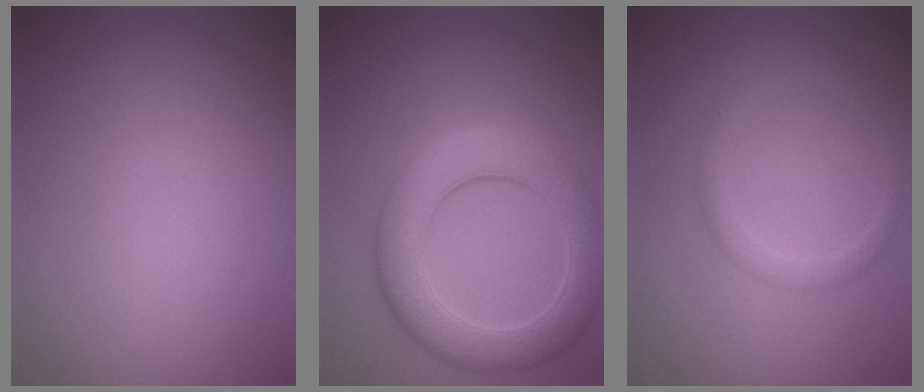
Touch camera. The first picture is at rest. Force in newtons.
{"total": 6.1, "press": 6.1, "slide": 0.2}
{"total": 1.6, "press": 1.6, "slide": 0.1}